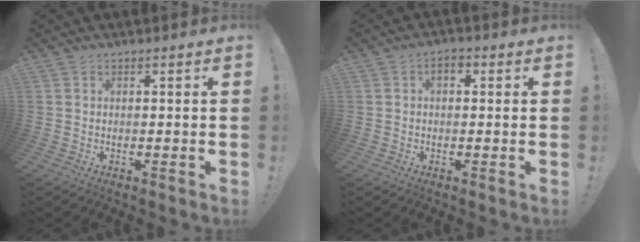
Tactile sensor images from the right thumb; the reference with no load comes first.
{"total": 2.5, "force": [-0.2, 1.7, 1.9], "torque": [-0.029, 0.008, -0.005]}